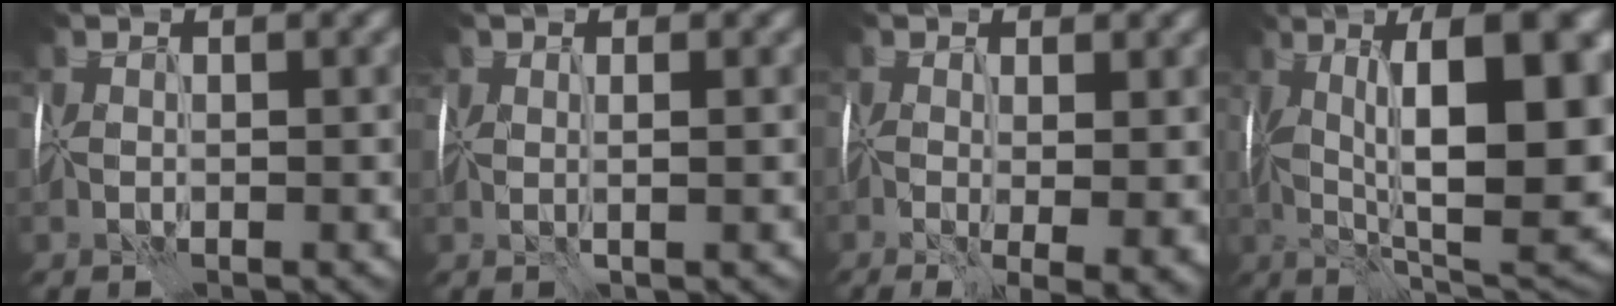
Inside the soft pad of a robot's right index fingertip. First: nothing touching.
{"total": 0.7, "force": [0.2, 0.1, 0.6], "torque": [-0.008, -0.004, 0.002]}
{"total": 5.4, "force": [-0.8, 1.9, 5.0], "torque": [-0.078, -0.022, -0.007]}
{"total": 16.0, "force": [1.5, 5.7, 14.8], "torque": [-0.199, 0.012, 0.018]}